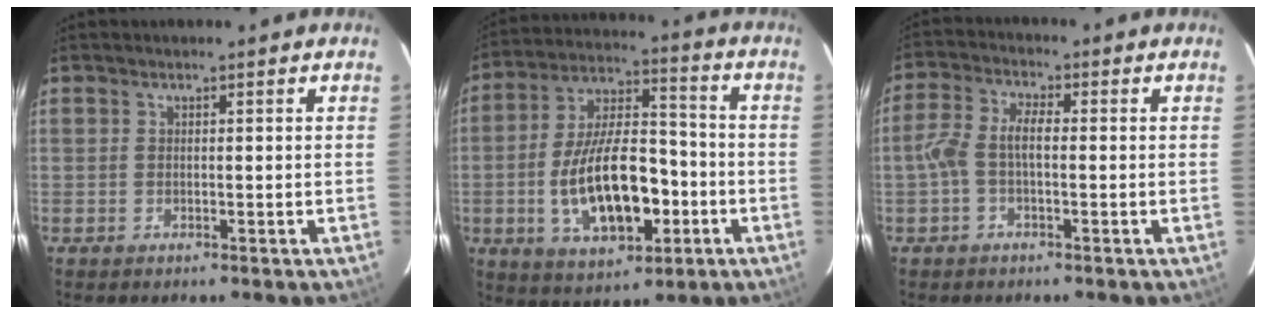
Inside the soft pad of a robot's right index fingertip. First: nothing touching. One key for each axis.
{"total": 17.6, "fx": -4.7, "fy": 8.2, "fz": 14.8, "tx": -0.292, "ty": 0.007, "tz": -0.068}
{"total": 5.2, "fx": -0.9, "fy": 2.1, "fz": 4.6, "tx": -0.104, "ty": 0.016, "tz": -0.021}